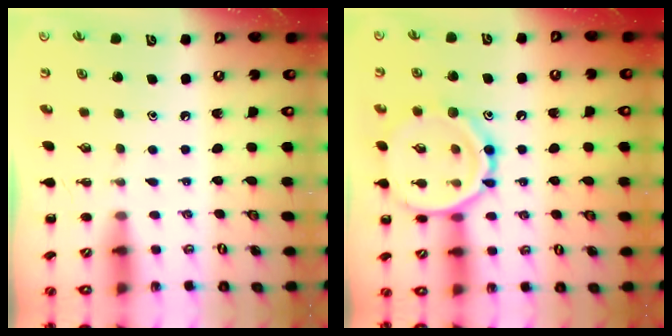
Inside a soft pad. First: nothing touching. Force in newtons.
{"total": 15.1, "press": 15.0, "slide": 0.9}